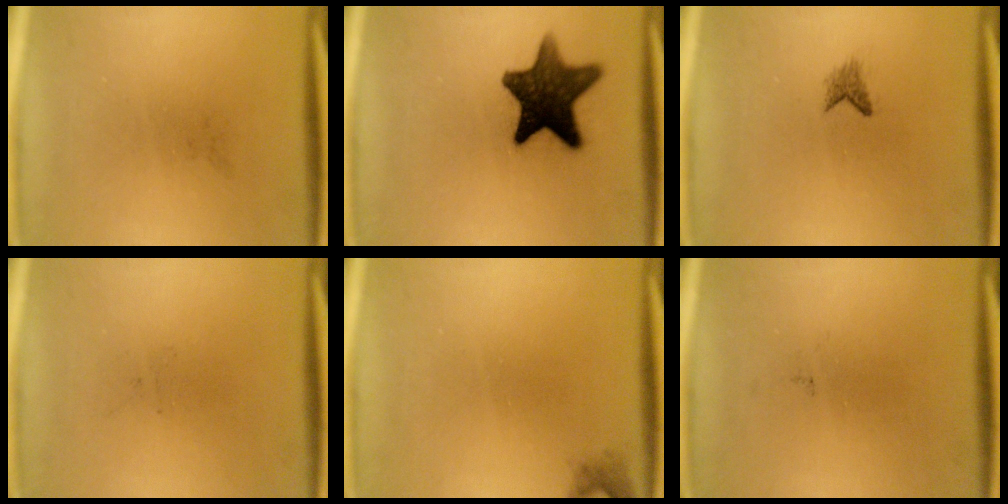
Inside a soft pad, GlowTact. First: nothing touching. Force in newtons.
{"total": 13.2}
{"total": 1.2}
{"total": 0.0}
{"total": 1.1}
{"total": 0.0}